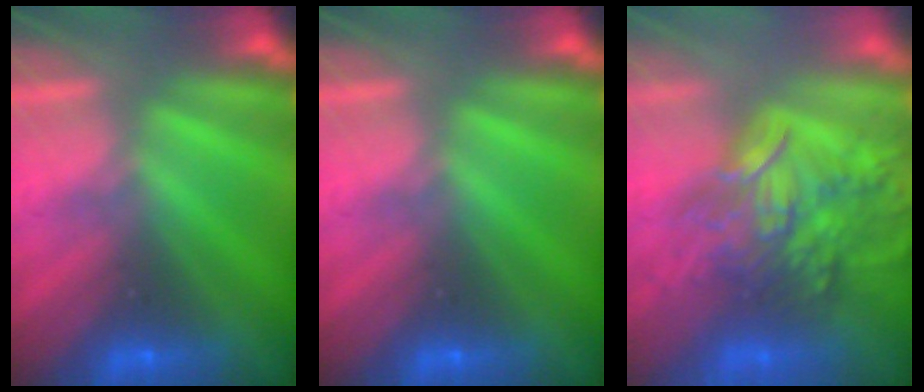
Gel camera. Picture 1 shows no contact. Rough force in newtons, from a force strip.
{"total": 0.0}
{"total": 6.5}